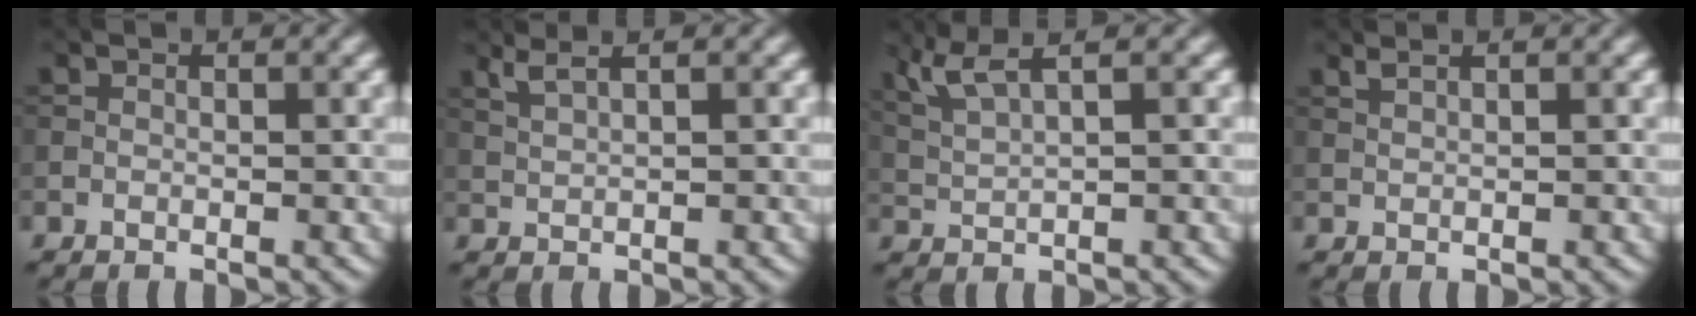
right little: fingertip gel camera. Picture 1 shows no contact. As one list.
[{"total": 2.5, "force": [1.6, 0.7, 1.7], "torque": [-0.030, 0.006, 0.026]}, {"total": 4.0, "force": [2.5, 0.9, 3.0], "torque": [-0.062, 0.013, 0.054]}, {"total": 1.1, "force": [0.9, 0.2, 0.6], "torque": [-0.011, 0.001, 0.016]}]